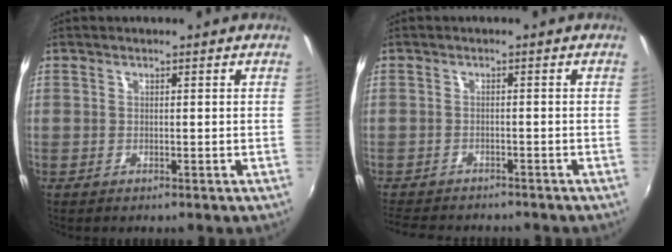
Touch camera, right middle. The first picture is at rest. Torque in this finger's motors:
{"motor_torque": [1.17, -0.97, 0.48, 0.19]}